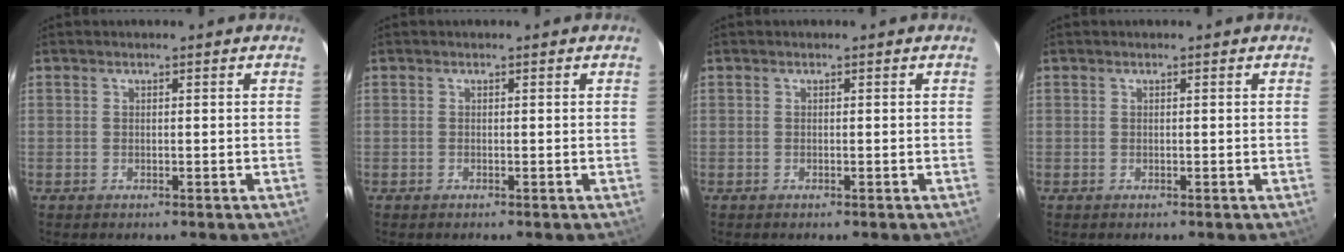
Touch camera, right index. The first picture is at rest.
{"total": 0.0}
{"total": 0.0}
{"total": 0.0}